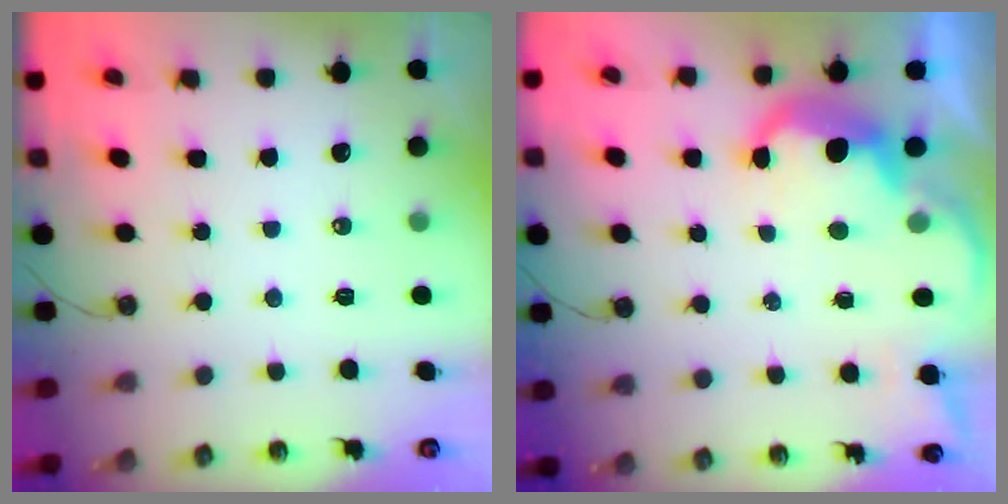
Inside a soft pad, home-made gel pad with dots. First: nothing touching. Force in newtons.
{"total": 9.3, "press": 9.3, "slide": 1.0}